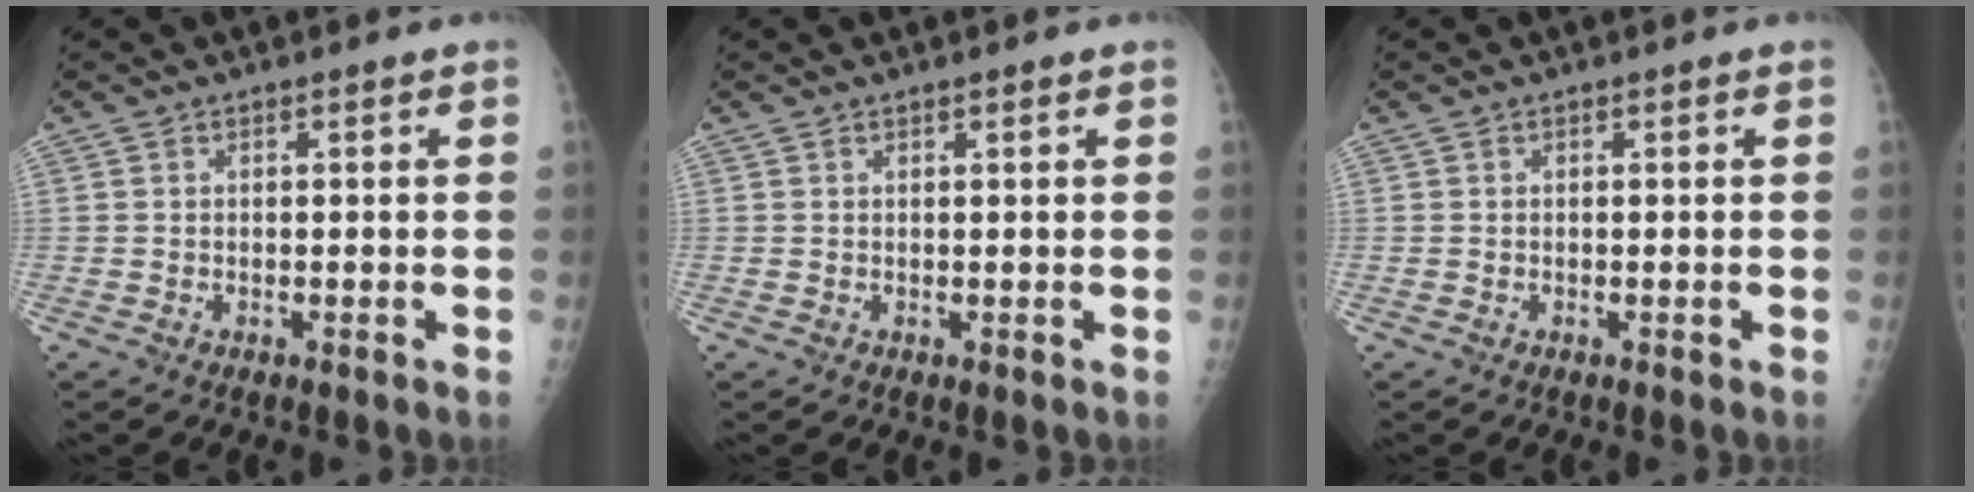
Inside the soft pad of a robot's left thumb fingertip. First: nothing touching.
{"total": 0.6, "force": [0.4, 0.1, 0.4], "torque": [-0.005, -0.001, 0.007]}
{"total": 0.0}